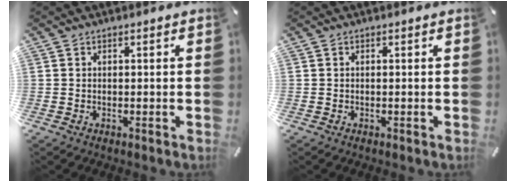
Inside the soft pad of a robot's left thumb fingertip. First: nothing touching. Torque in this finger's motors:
{"motor_torque": [0.00, 0.00, -0.01, 0.03, 0.00]}